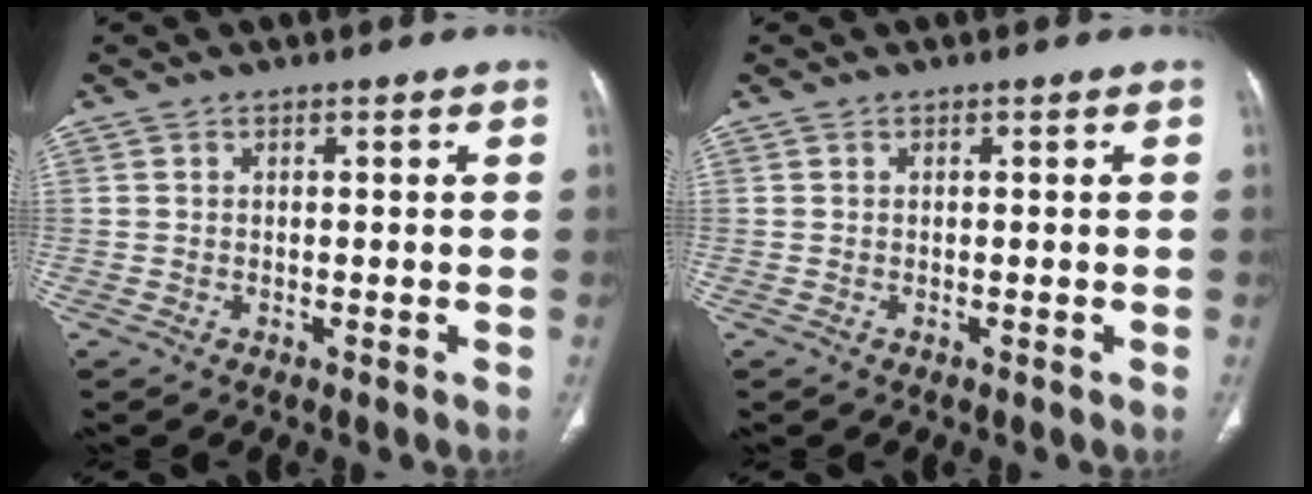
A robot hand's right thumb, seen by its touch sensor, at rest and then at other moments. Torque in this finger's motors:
{"motor_torque": [0.00, 0.00, 0.22, -0.10, 0.03]}